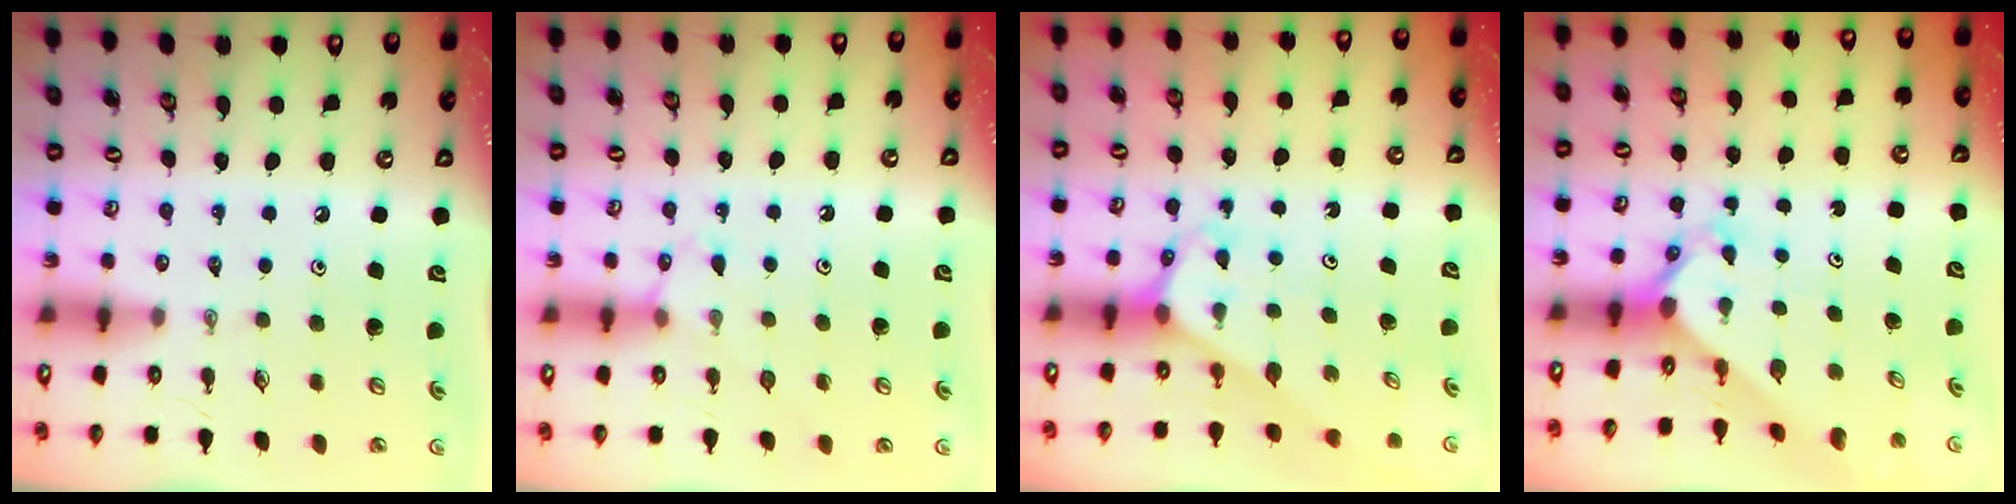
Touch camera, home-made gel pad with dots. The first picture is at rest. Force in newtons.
{"total": 6.9, "press": 6.9, "slide": 0.6}
{"total": 3.2, "press": 3.2, "slide": 0.2}
{"total": 2.5, "press": 2.5, "slide": 0.3}